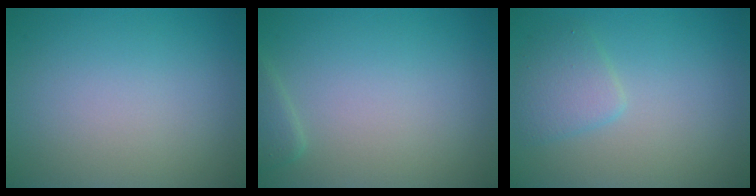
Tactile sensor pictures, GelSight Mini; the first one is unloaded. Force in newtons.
{"total": 1.2, "press": 1.2, "slide": 0.1}
{"total": 2.3, "press": 2.3, "slide": 0.1}